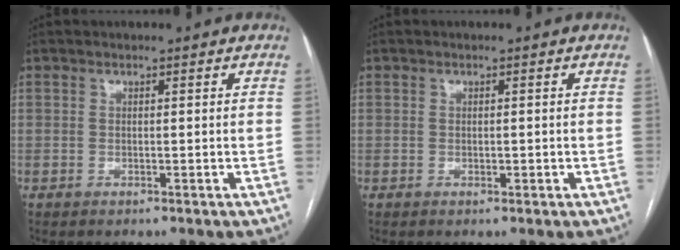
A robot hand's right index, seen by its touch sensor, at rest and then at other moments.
{"total": 0.7, "force": [-0.1, 0.6, 0.4], "torque": [-0.005, 0.001, 0.001]}